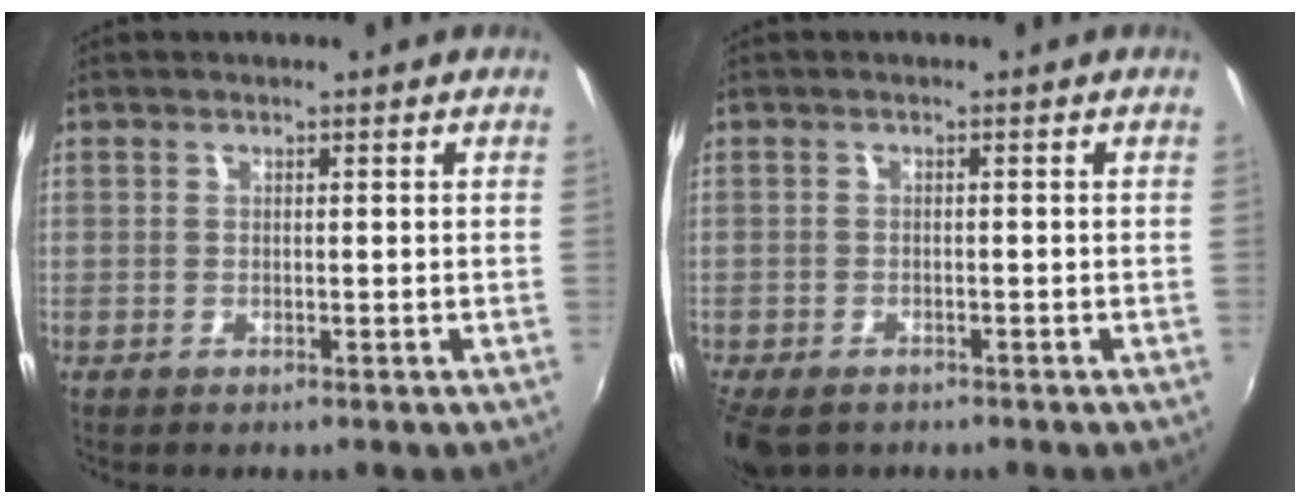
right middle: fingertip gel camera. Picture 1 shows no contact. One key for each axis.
{"total": 6.4, "fx": -4.7, "fy": 3.1, "fz": 3.1, "tx": -0.082, "ty": -0.026, "tz": -0.082}